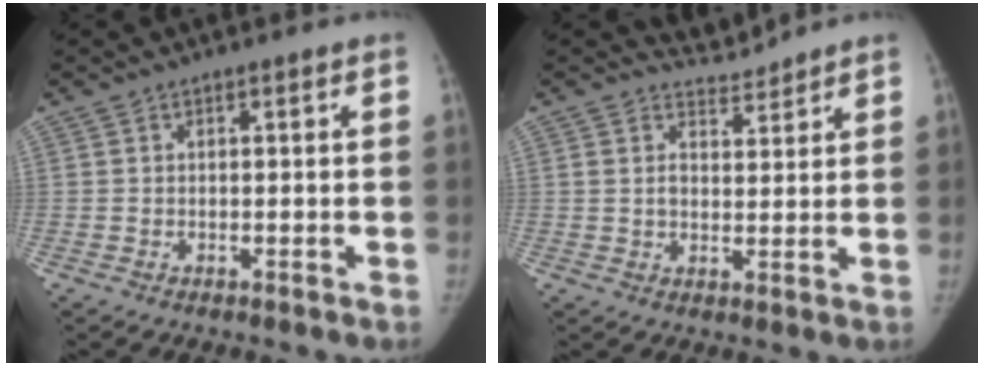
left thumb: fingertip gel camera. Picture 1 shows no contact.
{"total": 3.7, "force": [3.5, 0.7, -0.6], "torque": [0.024, -0.028, 0.064]}